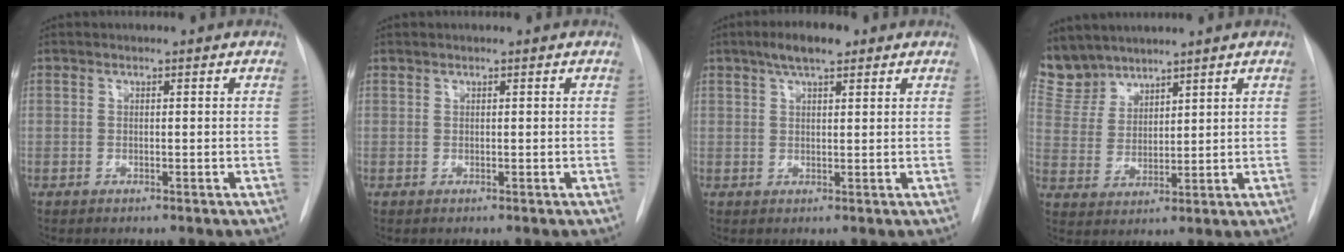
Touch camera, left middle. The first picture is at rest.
{"total": 0.0}
{"total": 5.0, "force": [3.3, 1.5, 3.5], "torque": [-0.062, 0.013, 0.052]}
{"total": 6.9, "force": [6.5, 2.2, 0.2], "torque": [-0.012, 0.003, 0.147]}